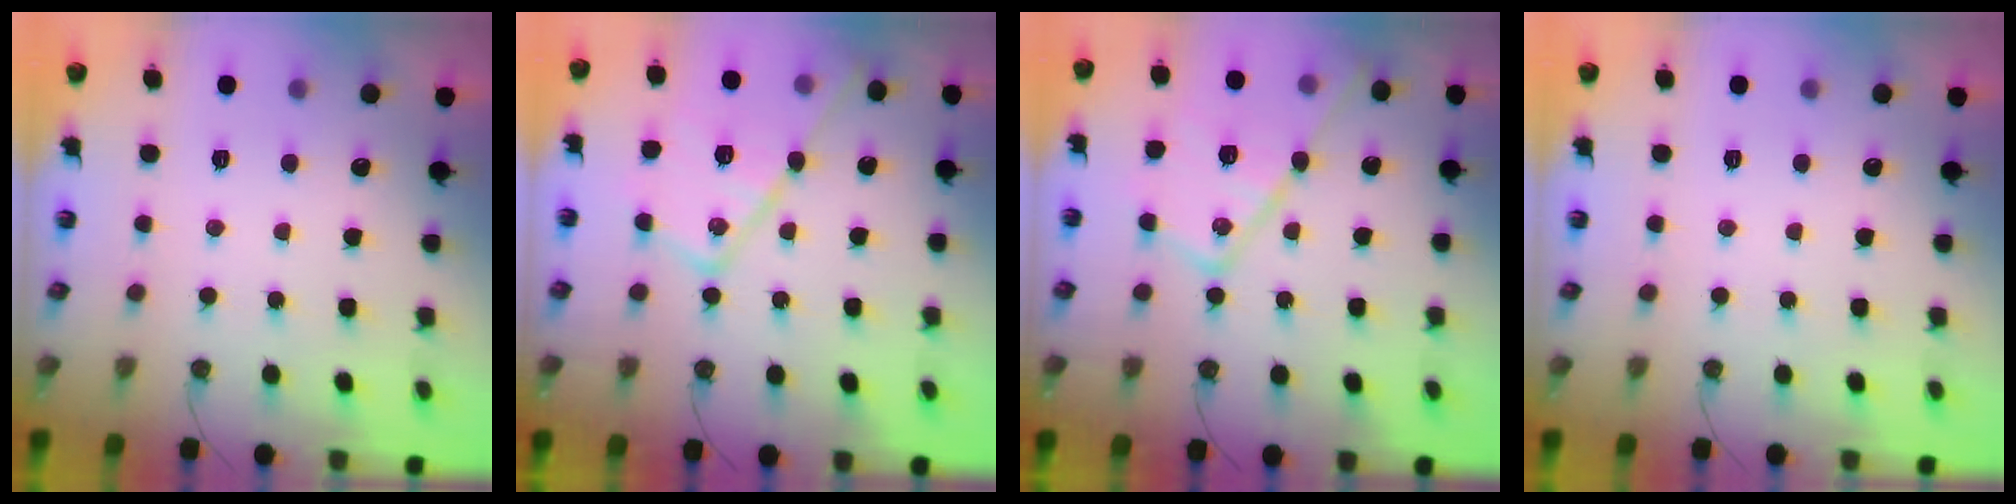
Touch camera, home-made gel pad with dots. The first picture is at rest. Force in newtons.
{"total": 18.7, "press": 18.7, "slide": 1.3}
{"total": 18.7, "press": 18.7, "slide": 1.3}
{"total": 0.0}